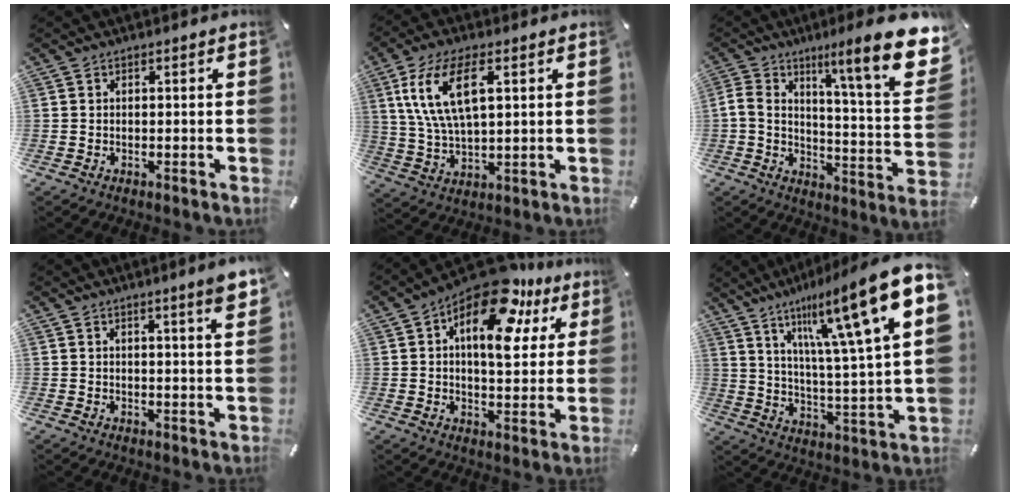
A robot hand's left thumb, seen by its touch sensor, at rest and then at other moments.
{"total": 12.8, "force": [5.1, 5.5, 10.3], "torque": [-0.234, 0.003, 0.087]}
{"total": 19.4, "force": [8.0, 3.6, 17.3], "torque": [-0.265, -0.062, 0.115]}
{"total": 5.0, "force": [3.1, 0.1, 4.0], "torque": [-0.057, -0.017, 0.047]}
{"total": 17.6, "force": [9.0, 8.7, 12.4], "torque": [-0.188, -0.046, 0.149]}
{"total": 20.8, "force": [11.9, 4.1, 16.5], "torque": [-0.259, -0.068, 0.179]}